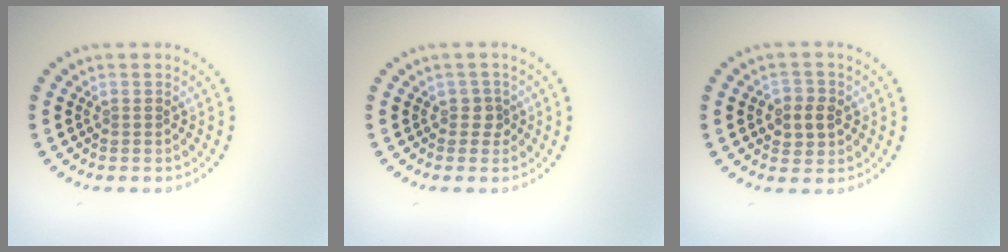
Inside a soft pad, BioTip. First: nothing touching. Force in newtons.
{"total": 1.1, "press": 1.0, "slide": 0.5}
{"total": 2.6, "press": 2.6, "slide": 0.3}